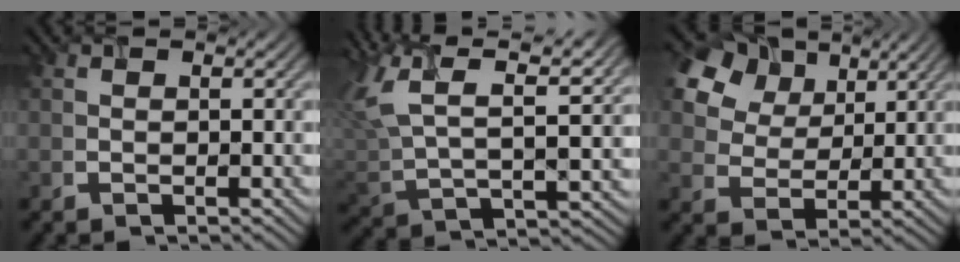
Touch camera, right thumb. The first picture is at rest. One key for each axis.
{"total": 13.0, "fx": 6.7, "fy": 5.9, "fz": 9.4, "tx": -0.218, "ty": 0.018, "tz": 0.121}
{"total": 11.1, "fx": 5.3, "fy": 7.7, "fz": 5.9, "tx": -0.143, "ty": 0.028, "tz": 0.092}